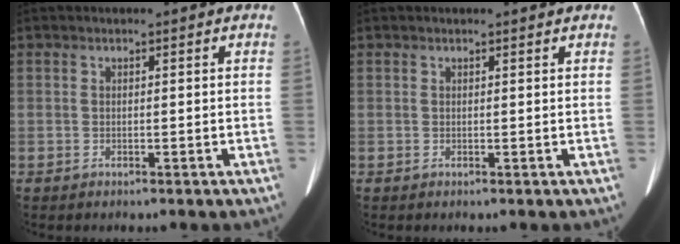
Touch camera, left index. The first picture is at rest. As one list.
[{"total": 1.0, "force": [1.0, 0.0, 0.2], "torque": [-0.008, 0.004, 0.011]}]